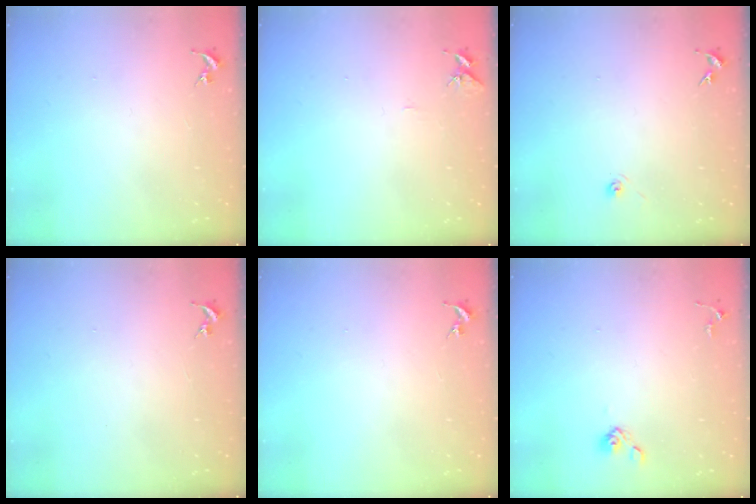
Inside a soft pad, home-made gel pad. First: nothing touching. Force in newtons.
{"total": 6.1, "press": 6.0, "slide": 0.6}
{"total": 3.2, "press": 2.7, "slide": 1.7}
{"total": 0.0}
{"total": 0.0}
{"total": 4.1, "press": 3.8, "slide": 1.5}